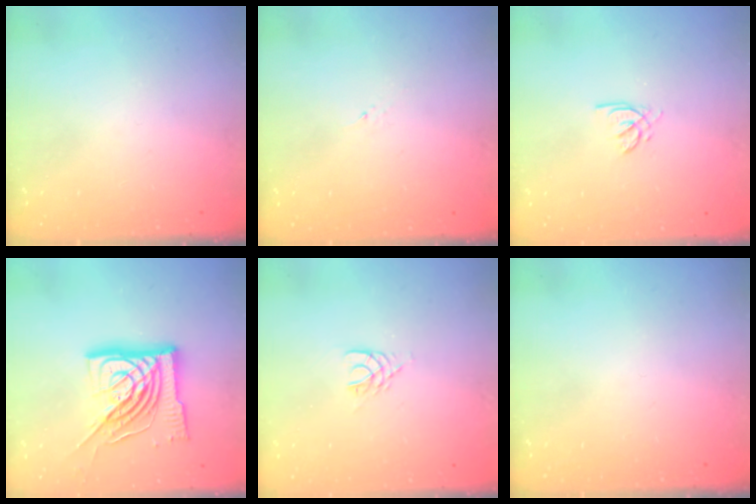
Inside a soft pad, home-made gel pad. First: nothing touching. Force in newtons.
{"total": 1.2, "press": 1.1, "slide": 0.2}
{"total": 2.2, "press": 2.2, "slide": 0.2}
{"total": 18.2, "press": 18.1, "slide": 1.9}
{"total": 3.5, "press": 3.5, "slide": 0.5}
{"total": 0.0}